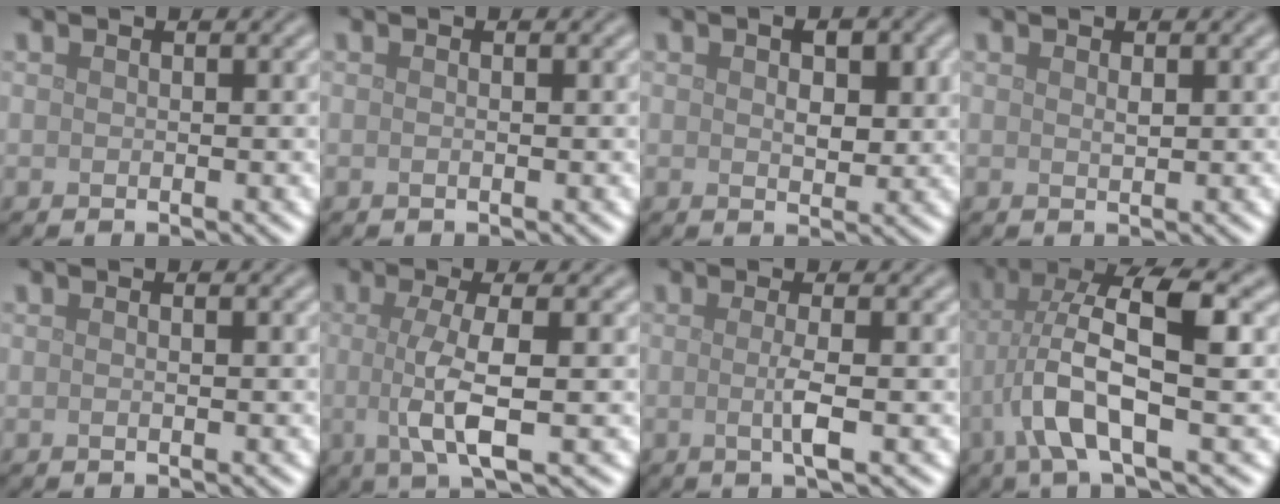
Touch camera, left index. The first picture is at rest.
{"total": 0.5, "force": [0.0, 0.1, 0.5], "torque": [-0.012, -0.005, -0.004]}
{"total": 3.1, "force": [0.8, 1.7, 2.5], "torque": [-0.035, -0.003, 0.014]}
{"total": 0.6, "force": [0.3, 0.2, 0.5], "torque": [-0.011, -0.001, 0.006]}
{"total": 0.9, "force": [0.2, 0.3, 0.8], "torque": [-0.008, -0.014, -0.005]}
{"total": 5.1, "force": [-0.3, 1.3, 4.9], "torque": [-0.091, -0.005, -0.010]}
{"total": 2.5, "force": [-0.2, 0.5, 2.5], "torque": [-0.046, -0.008, -0.009]}
{"total": 8.3, "force": [-0.6, 2.2, 8.0], "torque": [-0.160, 0.026, -0.019]}